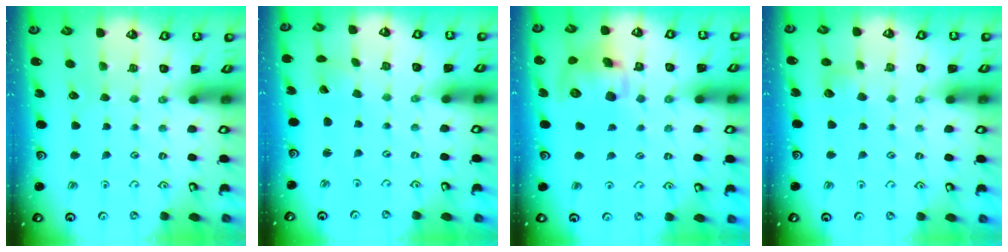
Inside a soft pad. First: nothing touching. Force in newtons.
{"total": 0.0}
{"total": 12.9, "press": 12.7, "slide": 2.1}
{"total": 3.4, "press": 3.4, "slide": 0.4}